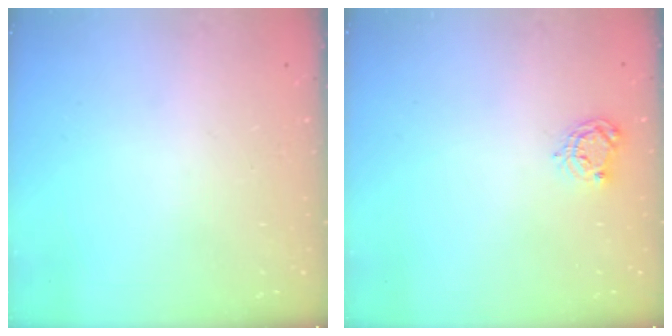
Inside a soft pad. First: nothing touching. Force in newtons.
{"total": 4.7, "press": 4.7, "slide": 0.4}